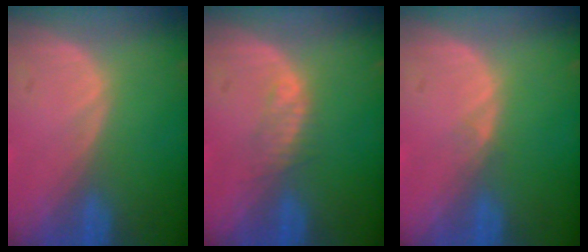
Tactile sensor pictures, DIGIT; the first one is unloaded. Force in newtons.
{"total": 1.8, "press": 1.8, "slide": 0.1}
{"total": 0.7, "press": 0.7, "slide": 0.1}